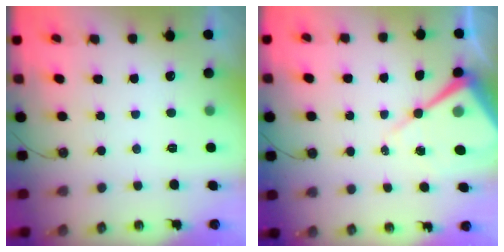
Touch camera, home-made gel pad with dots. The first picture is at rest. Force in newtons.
{"total": 12.7, "press": 12.7, "slide": 1.2}